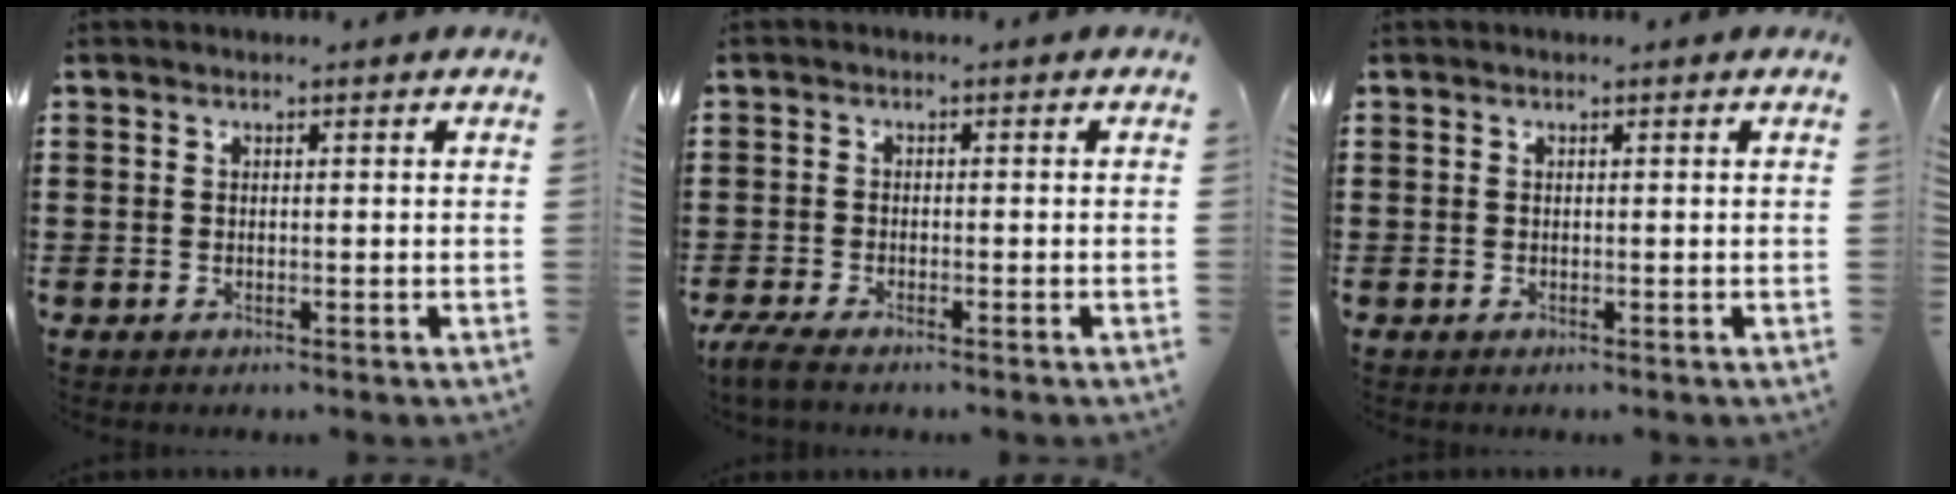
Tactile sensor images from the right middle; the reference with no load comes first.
{"total": 2.5, "force": [-2.2, 0.4, 1.1], "torque": [-0.033, -0.005, -0.048]}
{"total": 0.0}